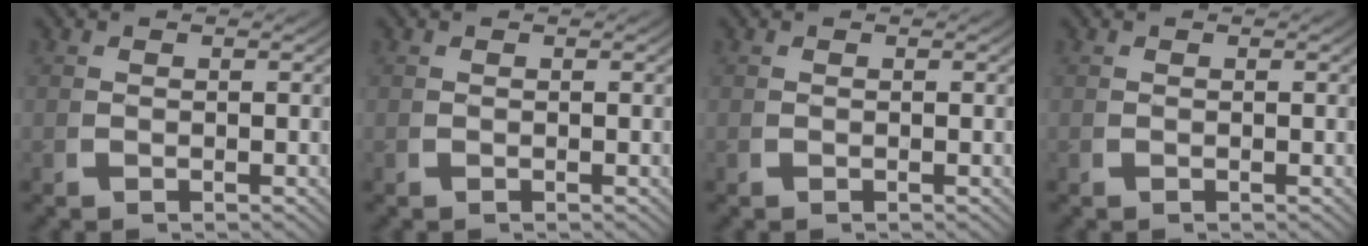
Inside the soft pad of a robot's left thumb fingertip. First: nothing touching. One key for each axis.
{"total": 0.0}
{"total": 0.0}
{"total": 0.0}